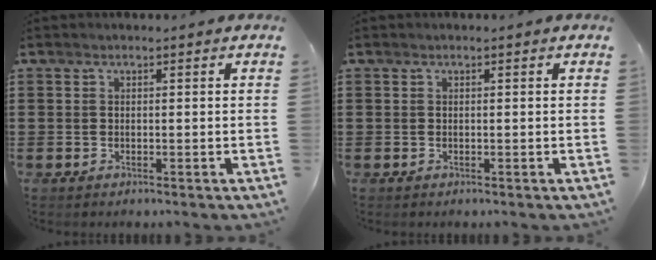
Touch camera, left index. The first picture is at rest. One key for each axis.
{"total": 0.0}